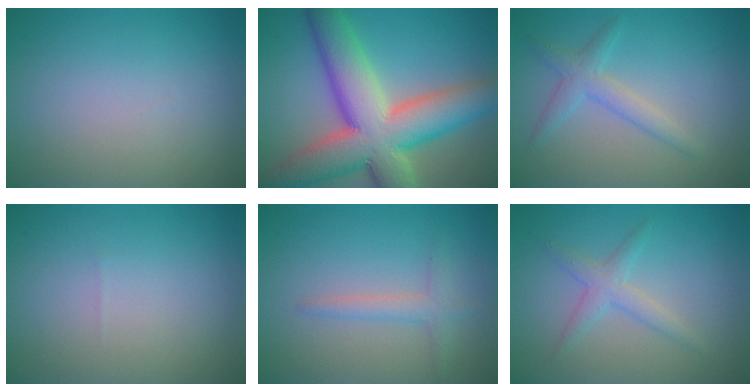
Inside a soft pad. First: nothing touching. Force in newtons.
{"total": 13.2, "press": 13.1, "slide": 0.9}
{"total": 2.4, "press": 2.4, "slide": 0.0}
{"total": 0.0}
{"total": 1.7, "press": 1.7, "slide": 0.1}
{"total": 2.1, "press": 2.1, "slide": 0.1}